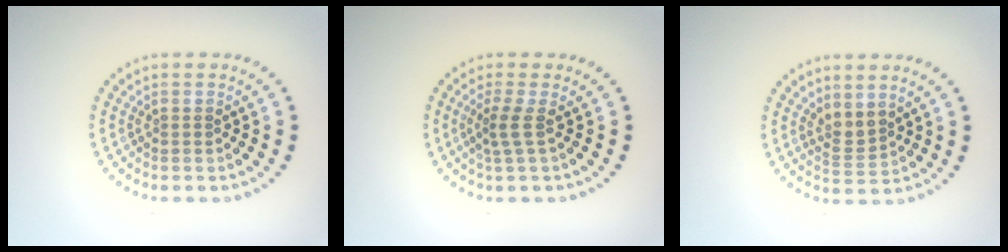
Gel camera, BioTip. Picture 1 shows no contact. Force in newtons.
{"total": 1.9, "press": 1.2, "slide": 1.5}
{"total": 1.9, "press": 1.6, "slide": 1.1}